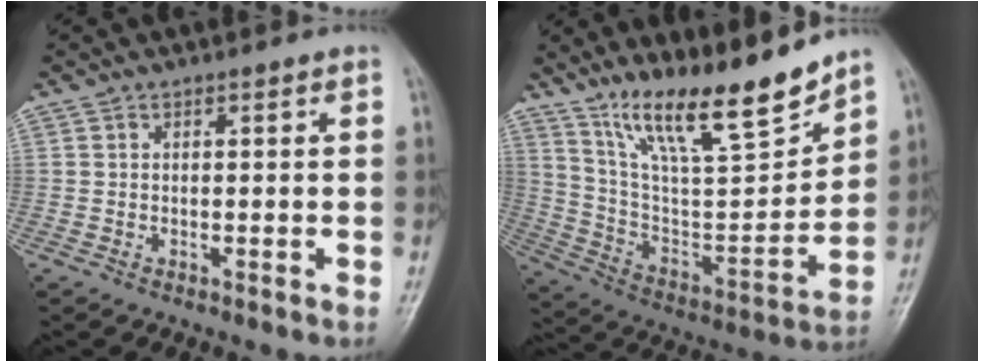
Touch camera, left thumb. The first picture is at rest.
{"total": 19.3, "force": [14.9, 3.6, 11.7], "torque": [-0.159, -0.085, 0.268]}